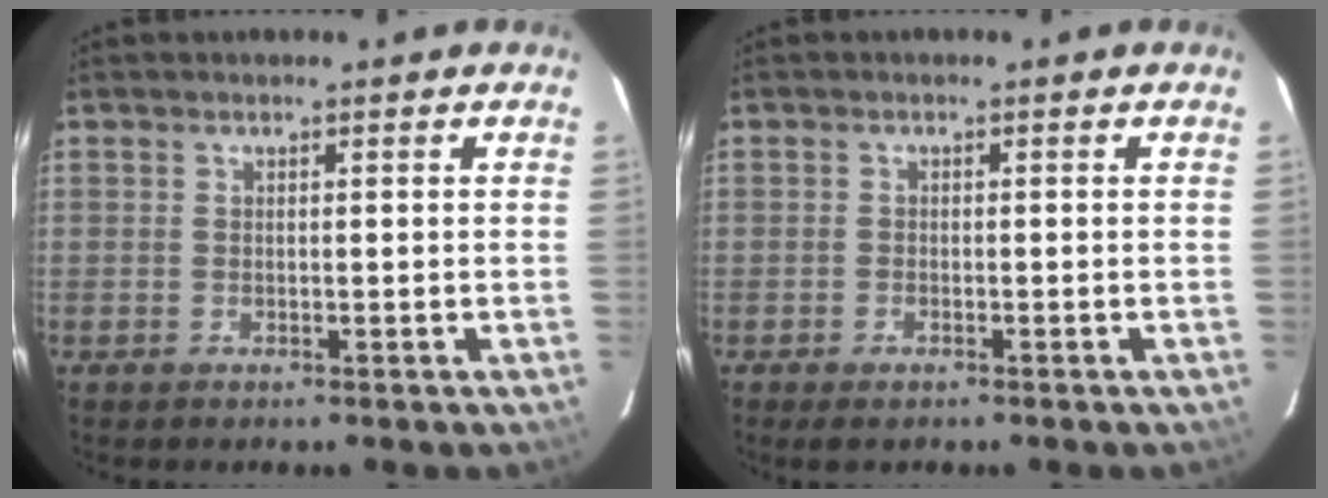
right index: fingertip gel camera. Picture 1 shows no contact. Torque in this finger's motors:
{"motor_torque": [0.28, -0.01, 0.00, 0.02]}